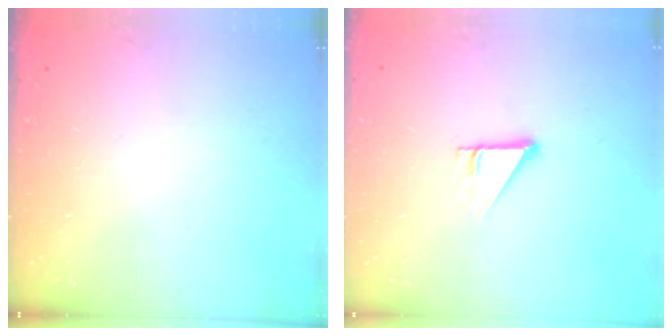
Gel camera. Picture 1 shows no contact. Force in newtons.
{"total": 2.7, "press": 2.7, "slide": 0.0}